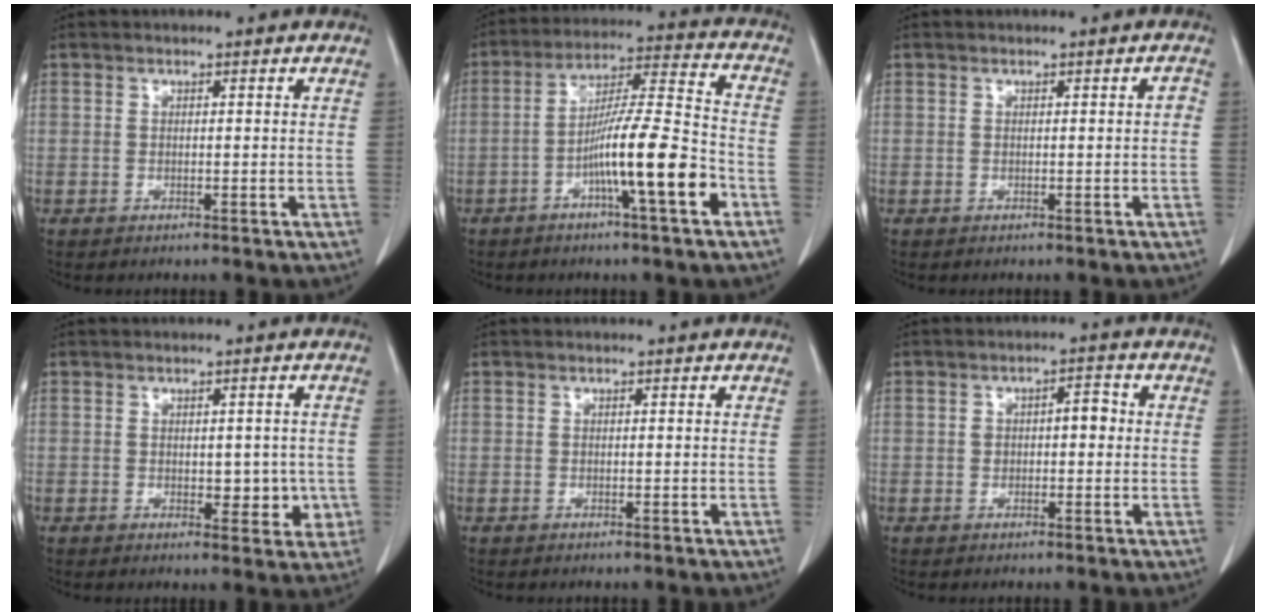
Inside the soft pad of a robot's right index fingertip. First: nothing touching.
{"total": 13.6, "force": [-5.3, 0.3, 12.5], "torque": [-0.212, 0.004, -0.091]}
{"total": 0.7, "force": [-0.2, 0.2, 0.7], "torque": [-0.005, 0.001, -0.001]}
{"total": 4.6, "force": [-0.5, 2.8, 3.6], "torque": [-0.030, 0.003, 0.002]}
{"total": 0.0}
{"total": 3.5, "force": [0.3, 1.8, 3.0], "torque": [-0.049, 0.019, 0.007]}